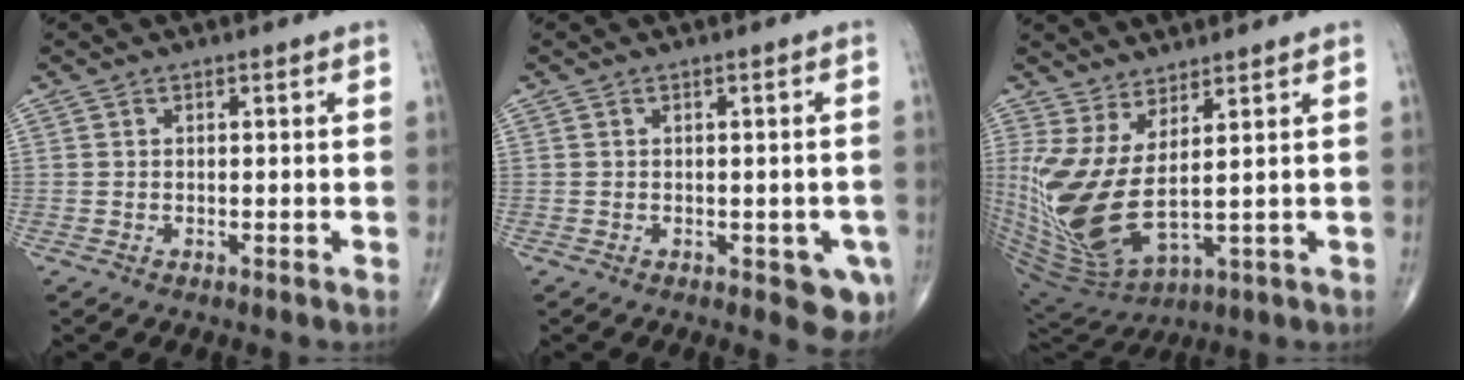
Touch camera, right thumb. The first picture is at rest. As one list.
[{"total": 5.1, "force": [-1.8, 2.3, 4.2], "torque": [-0.025, -0.003, -0.018]}, {"total": 15.1, "force": [2.6, 4.9, 14.1], "torque": [-0.319, -0.040, 0.076]}]